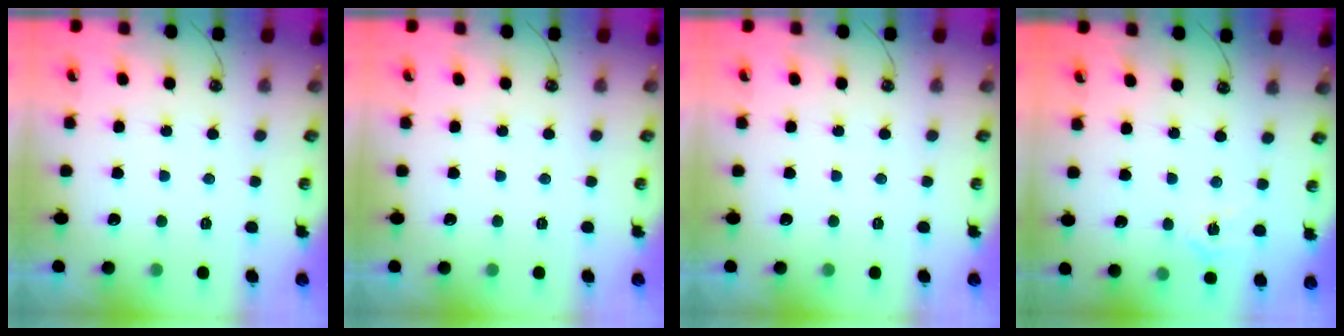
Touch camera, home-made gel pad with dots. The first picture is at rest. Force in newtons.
{"total": 0.0}
{"total": 0.0}
{"total": 6.4, "press": 6.3, "slide": 0.6}